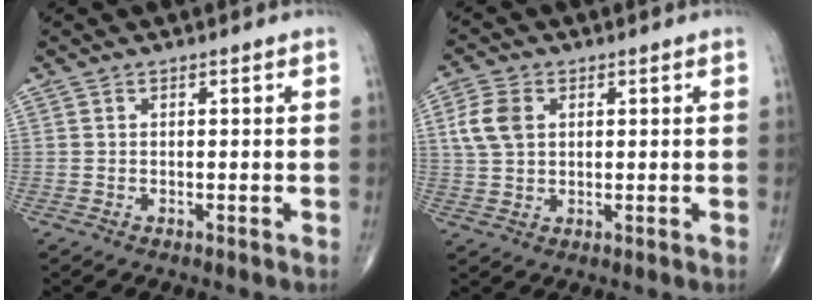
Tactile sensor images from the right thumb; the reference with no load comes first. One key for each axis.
{"total": 6.1, "fx": 1.6, "fy": 4.3, "fz": 4.1, "tx": -0.084, "ty": 0.004, "tz": 0.030}